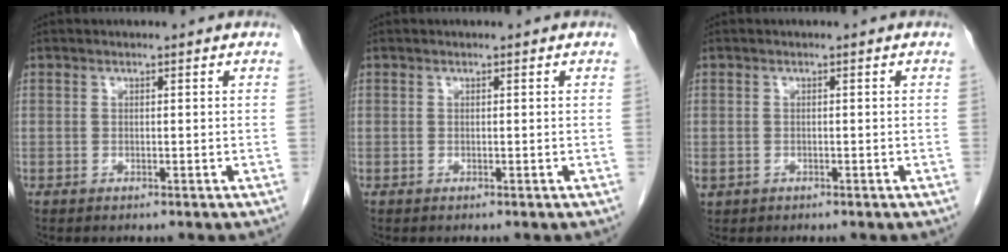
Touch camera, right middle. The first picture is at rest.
{"total": 0.0}
{"total": 1.1, "force": [-0.4, 1.0, 0.4], "torque": [-0.012, 0.002, 0.001]}